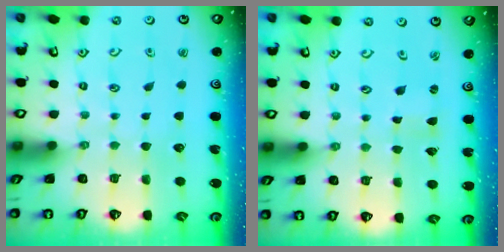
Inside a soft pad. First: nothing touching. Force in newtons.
{"total": 1.0, "press": 1.0, "slide": 0.1}